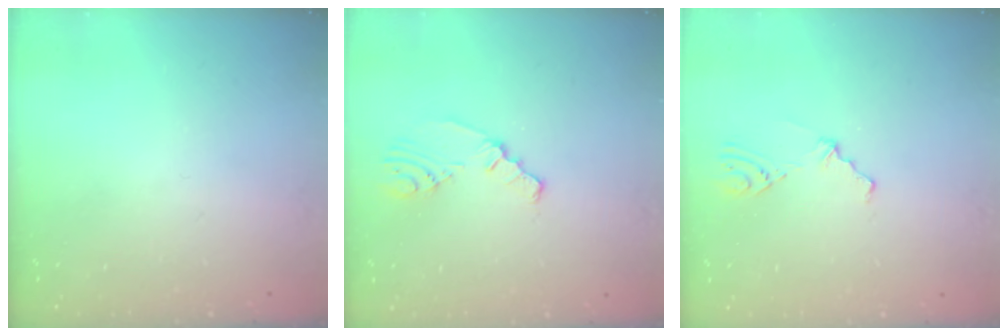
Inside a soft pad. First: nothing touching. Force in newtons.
{"total": 2.1, "press": 1.7, "slide": 1.2}
{"total": 2.1, "press": 1.1, "slide": 1.8}